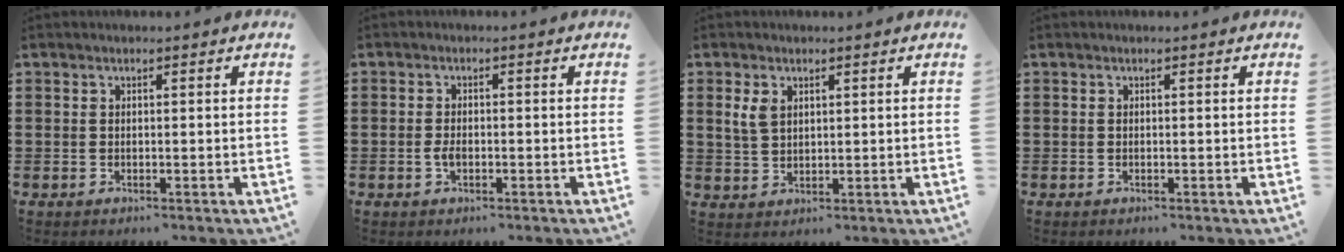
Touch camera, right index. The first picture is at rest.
{"total": 1.1, "force": [-0.4, 0.4, 0.9], "torque": [-0.028, -0.010, -0.008]}
{"total": 3.2, "force": [1.5, 2.0, 1.9], "torque": [-0.044, 0.007, 0.028]}
{"total": 0.0}